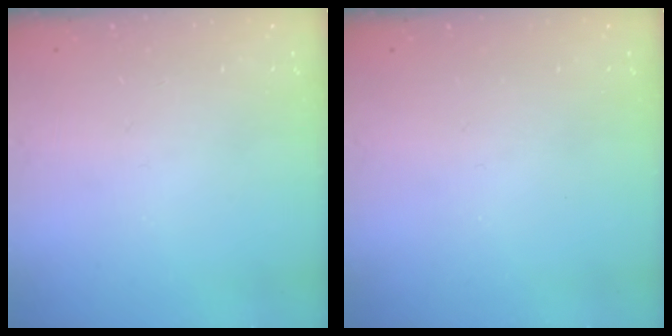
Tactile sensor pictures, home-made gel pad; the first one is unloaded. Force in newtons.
{"total": 0.0}